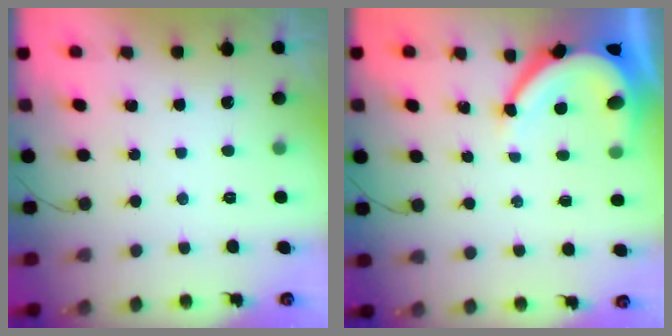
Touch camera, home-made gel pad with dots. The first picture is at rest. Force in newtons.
{"total": 8.0, "press": 7.9, "slide": 1.0}